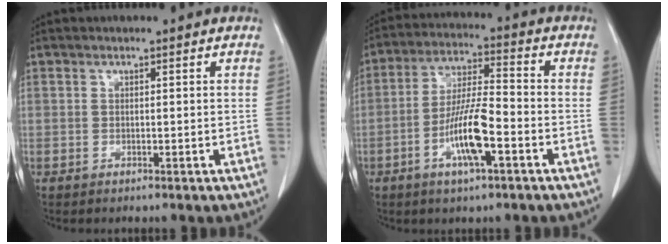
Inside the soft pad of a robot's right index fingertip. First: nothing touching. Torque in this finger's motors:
{"motor_torque": [1.67, -0.38, 0.78, 0.21]}